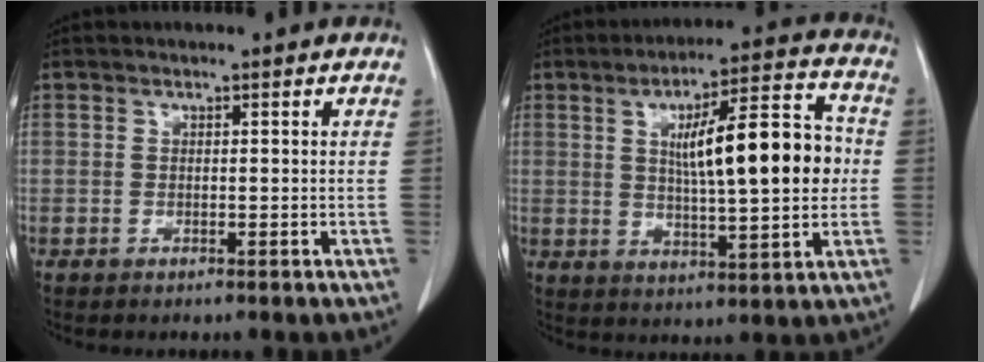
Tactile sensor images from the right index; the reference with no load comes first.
{"total": 15.4, "force": [1.6, 3.0, 15.1], "torque": [-0.230, 0.025, 0.025]}